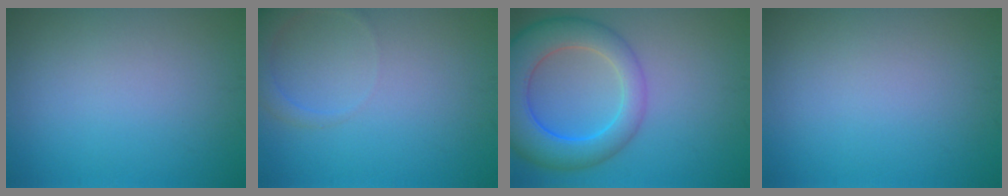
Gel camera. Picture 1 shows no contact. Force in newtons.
{"total": 2.6, "press": 2.6, "slide": 0.2}
{"total": 8.3, "press": 8.3, "slide": 0.5}
{"total": 0.0}